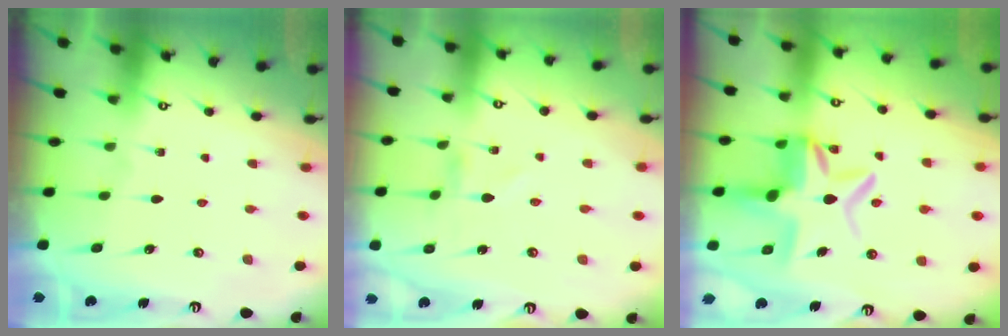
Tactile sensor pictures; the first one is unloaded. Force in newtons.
{"total": 0.6, "press": 0.6, "slide": 0.1}
{"total": 10.0, "press": 9.8, "slide": 1.7}